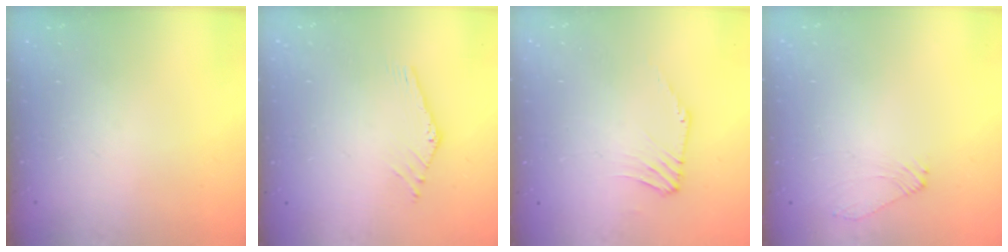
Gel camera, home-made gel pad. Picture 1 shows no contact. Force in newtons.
{"total": 0.0}
{"total": 0.0}
{"total": 2.5, "press": 2.4, "slide": 0.7}